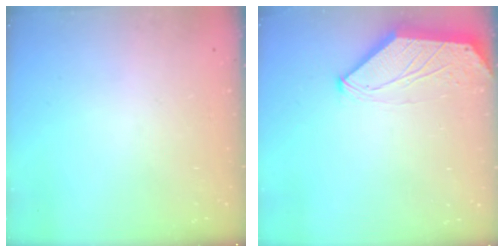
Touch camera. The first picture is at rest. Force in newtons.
{"total": 0.0}